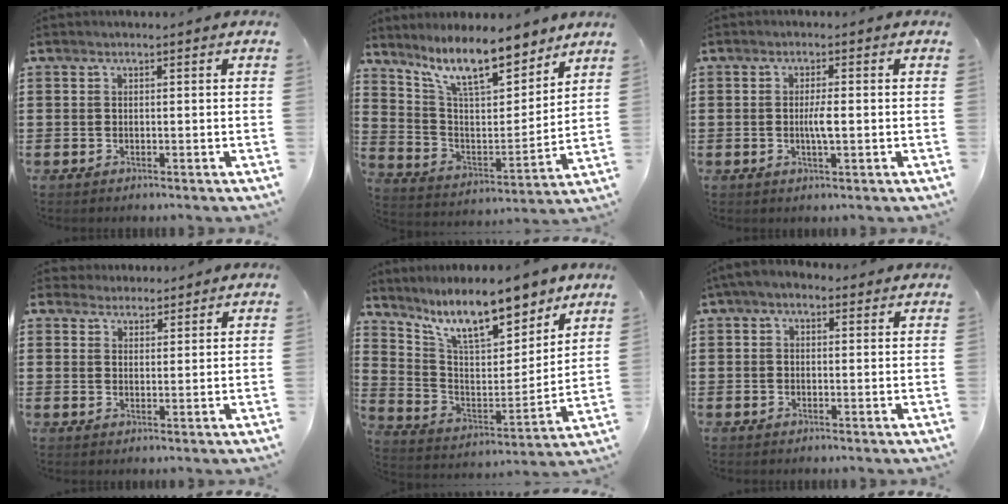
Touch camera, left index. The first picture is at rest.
{"total": 12.1, "force": [9.5, 3.2, 6.8], "torque": [-0.145, -0.042, 0.170]}
{"total": 2.8, "force": [-0.3, 0.5, 2.7], "torque": [-0.051, -0.001, -0.007]}
{"total": 2.7, "force": [2.5, 0.9, -0.3], "torque": [-0.004, 0.001, 0.049]}
{"total": 12.9, "force": [10.3, 3.5, 6.9], "torque": [-0.154, -0.054, 0.184]}
{"total": 2.4, "force": [1.1, 1.4, 1.6], "torque": [-0.035, 0.010, 0.019]}